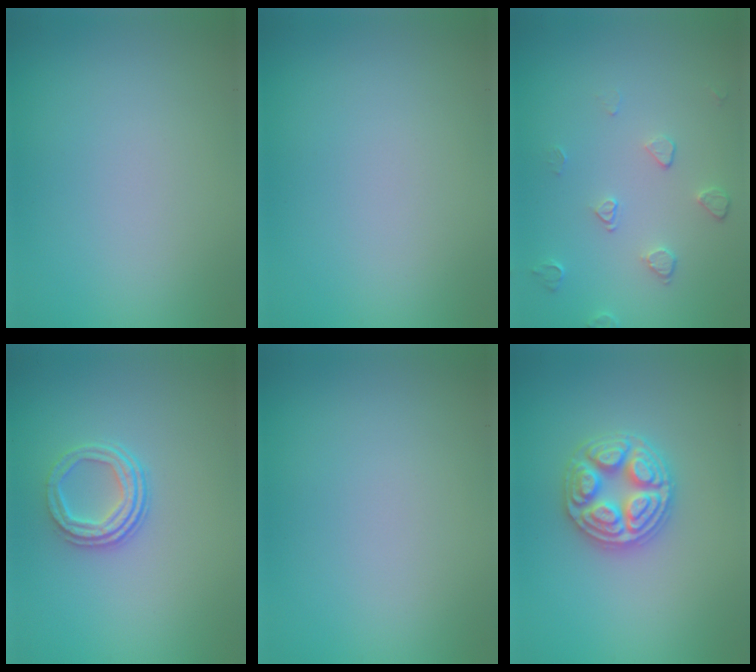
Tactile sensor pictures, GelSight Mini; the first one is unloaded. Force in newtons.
{"total": 0.0}
{"total": 1.6, "press": 1.1, "slide": 1.2}
{"total": 3.2, "press": 2.5, "slide": 2.0}
{"total": 0.0}
{"total": 4.9, "press": 4.9, "slide": 0.5}